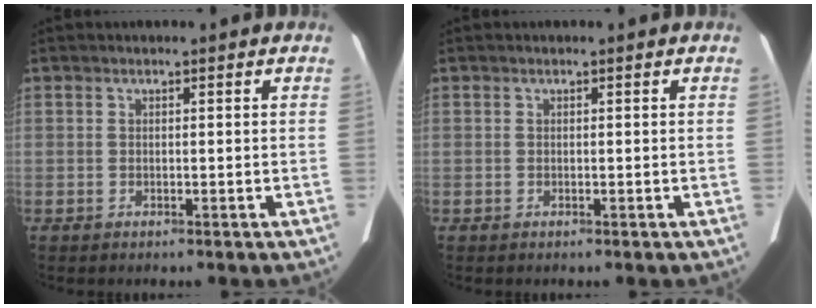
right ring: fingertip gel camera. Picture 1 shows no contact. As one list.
[{"total": 0.0}]